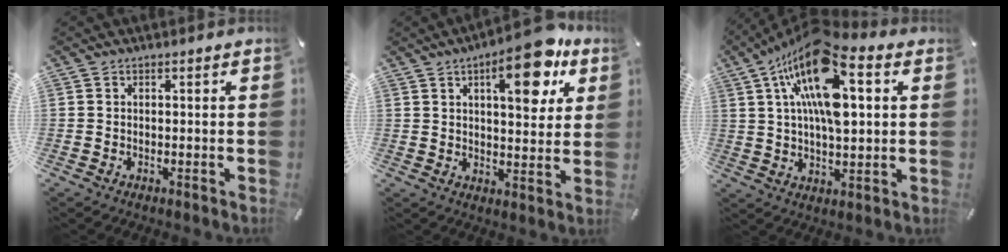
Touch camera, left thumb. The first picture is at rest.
{"total": 15.1, "force": [7.8, 6.1, 11.4], "torque": [-0.150, -0.035, 0.123]}
{"total": 19.0, "force": [7.1, 8.3, 15.6], "torque": [-0.293, -0.016, 0.112]}